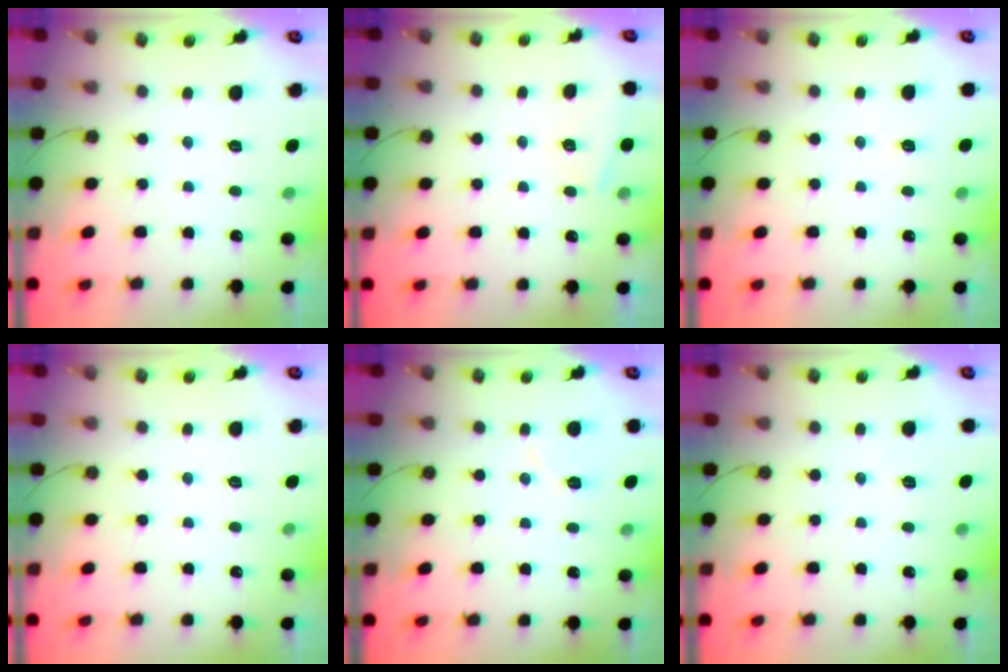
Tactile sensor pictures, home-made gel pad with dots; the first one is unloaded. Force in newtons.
{"total": 3.1, "press": 2.7, "slide": 1.6}
{"total": 2.8, "press": 1.5, "slide": 2.3}
{"total": 0.0}
{"total": 5.2, "press": 5.1, "slide": 0.9}
{"total": 2.1, "press": 1.8, "slide": 1.2}